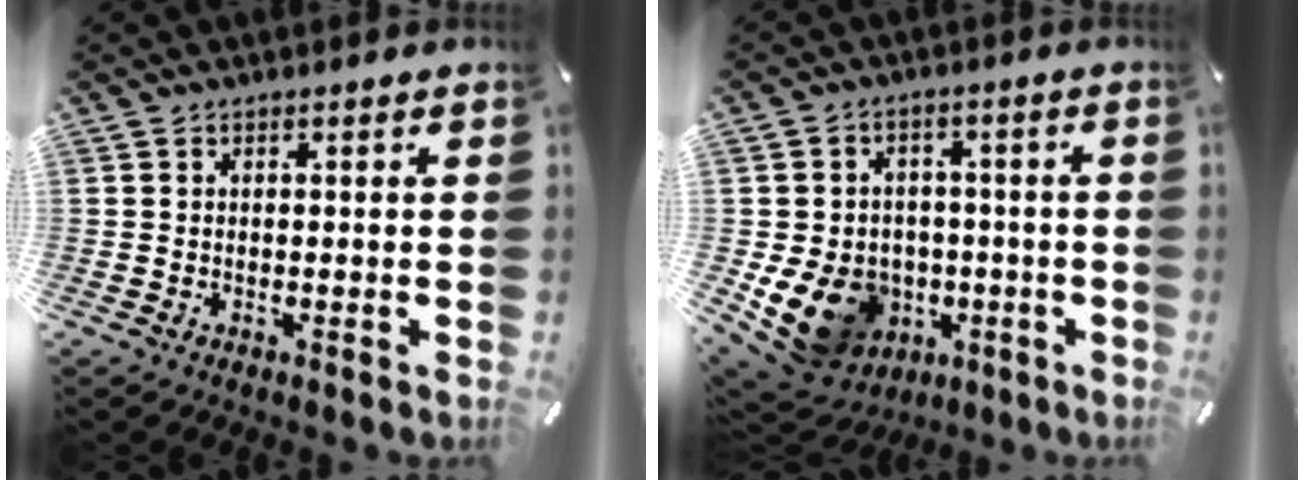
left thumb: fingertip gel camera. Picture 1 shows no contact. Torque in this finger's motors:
{"motor_torque": [0.87, 1.17, 0.51, -0.36, 0.37]}